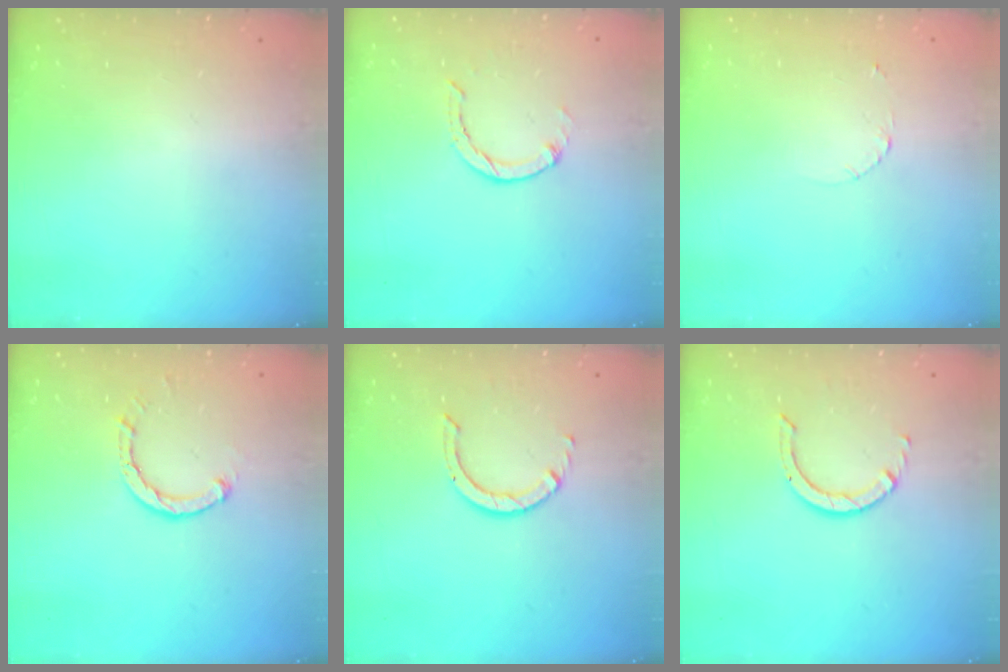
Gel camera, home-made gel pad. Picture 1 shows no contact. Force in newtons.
{"total": 1.0, "press": 0.9, "slide": 0.3}
{"total": 1.6, "press": 1.6, "slide": 0.2}
{"total": 2.6, "press": 2.6, "slide": 0.3}
{"total": 2.9, "press": 2.9, "slide": 0.2}
{"total": 2.9, "press": 2.9, "slide": 0.2}